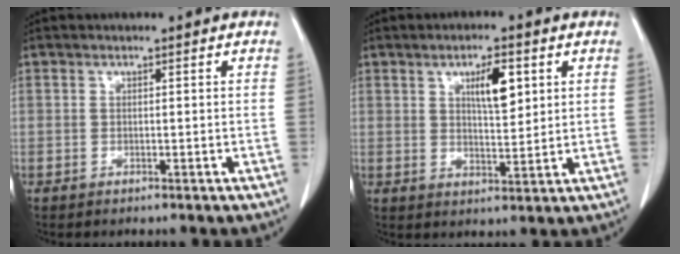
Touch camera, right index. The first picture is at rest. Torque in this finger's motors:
{"motor_torque": [0.71, 0.31, 0.44, 0.10]}